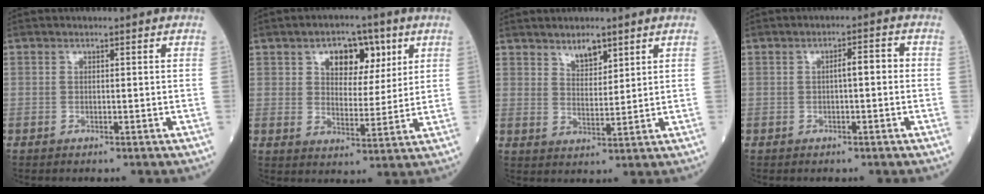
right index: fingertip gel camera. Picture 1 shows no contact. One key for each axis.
{"total": 8.3, "fx": 3.9, "fy": 4.7, "fz": 5.6, "tx": -0.078, "ty": 0.017, "tz": 0.062}
{"total": 4.0, "fx": 3.0, "fy": 1.5, "fz": 2.2, "tx": -0.039, "ty": -0.003, "tz": 0.055}
{"total": 2.8, "fx": -0.1, "fy": 0.7, "fz": 2.7, "tx": -0.039, "ty": 0.011, "tz": -0.002}